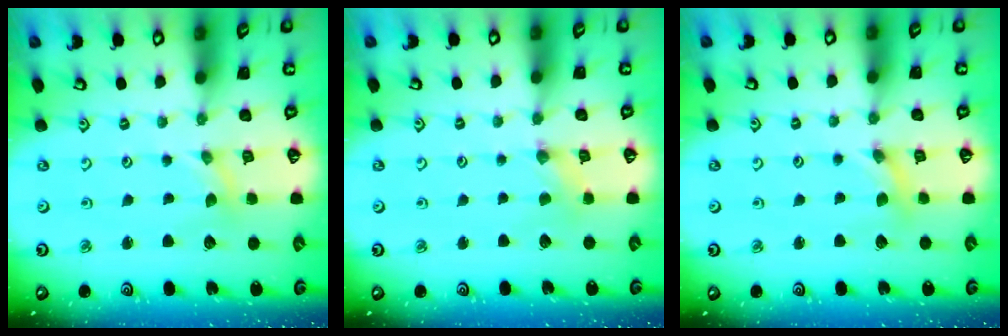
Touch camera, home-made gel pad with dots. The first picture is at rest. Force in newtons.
{"total": 1.2, "press": 1.2, "slide": 0.2}
{"total": 1.4, "press": 1.4, "slide": 0.2}